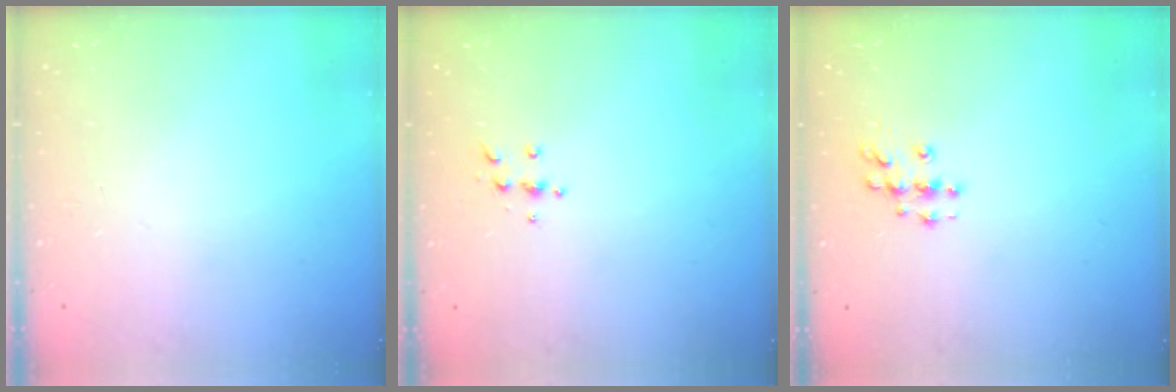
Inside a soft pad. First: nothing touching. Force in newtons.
{"total": 5.3, "press": 5.3, "slide": 0.5}
{"total": 5.2, "press": 5.1, "slide": 0.5}